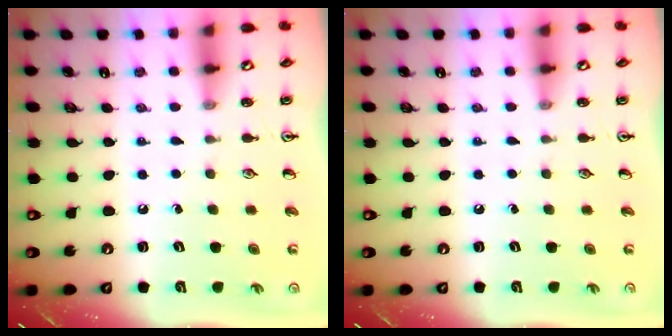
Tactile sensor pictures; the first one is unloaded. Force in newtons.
{"total": 0.0}